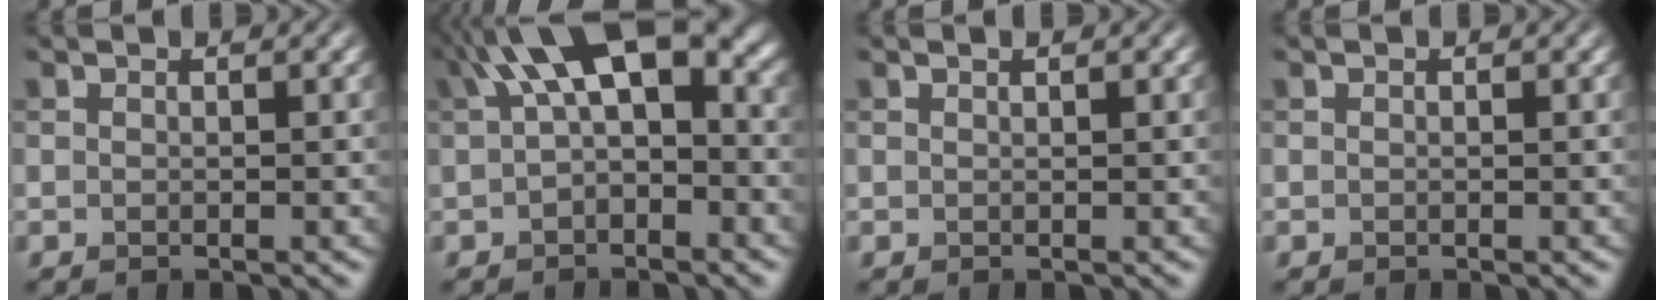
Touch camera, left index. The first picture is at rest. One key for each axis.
{"total": 8.7, "fx": 2.0, "fy": 4.1, "fz": 7.5, "tx": -0.110, "ty": 0.029, "tz": 0.016}
{"total": 0.6, "fx": 0.4, "fy": 0.1, "fz": 0.5, "tx": -0.005, "ty": 0.003, "tz": 0.004}
{"total": 0.0}